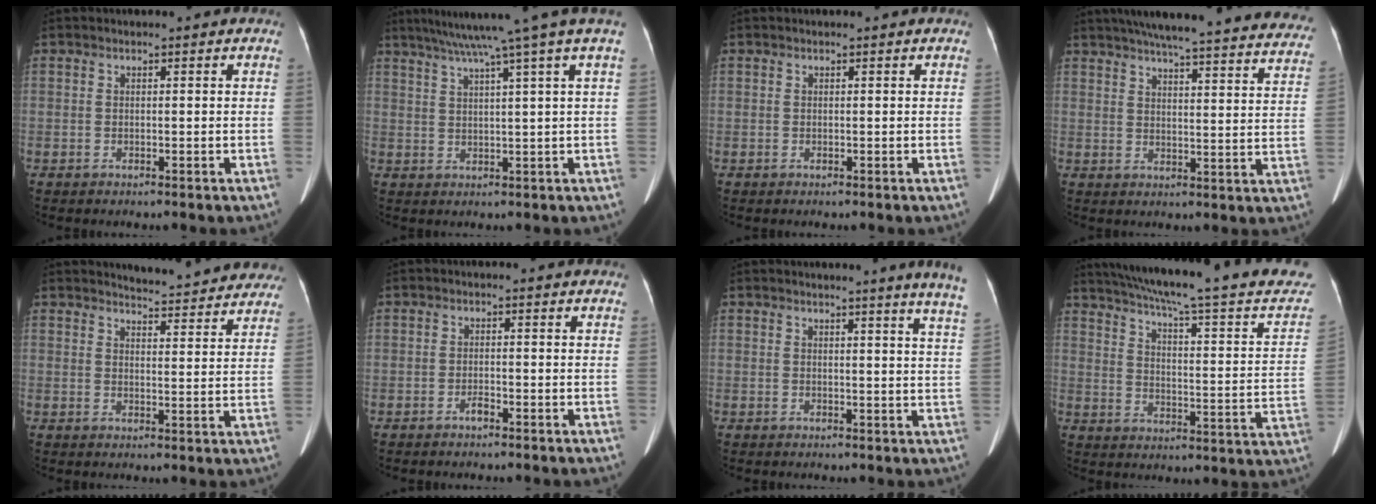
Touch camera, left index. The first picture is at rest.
{"total": 11.9, "force": [8.7, -3.1, 7.4], "torque": [-0.116, -0.002, 0.117]}
{"total": 0.0}
{"total": 33.5, "force": [30.1, 3.9, 14.1], "torque": [-0.201, -0.051, 0.357]}
{"total": 13.4, "force": [12.8, 2.1, 3.2], "torque": [-0.021, -0.021, 0.135]}
{"total": 1.3, "force": [-1.1, 0.2, 0.6], "torque": [-0.017, -0.002, -0.018]}
{"total": 8.4, "force": [7.2, -1.4, 4.1], "torque": [-0.043, -0.045, 0.057]}
{"total": 30.1, "force": [25.6, 2.9, 15.5], "torque": [-0.232, -0.041, 0.319]}